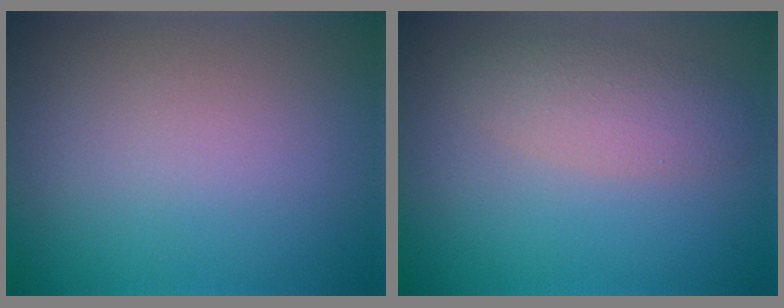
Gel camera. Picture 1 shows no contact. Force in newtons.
{"total": 2.9, "press": 2.9, "slide": 0.2}